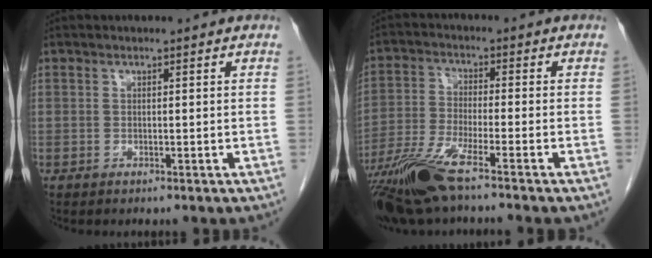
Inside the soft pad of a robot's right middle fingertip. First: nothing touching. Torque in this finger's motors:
{"motor_torque": [0.43, -0.73, 0.26, 0.11]}